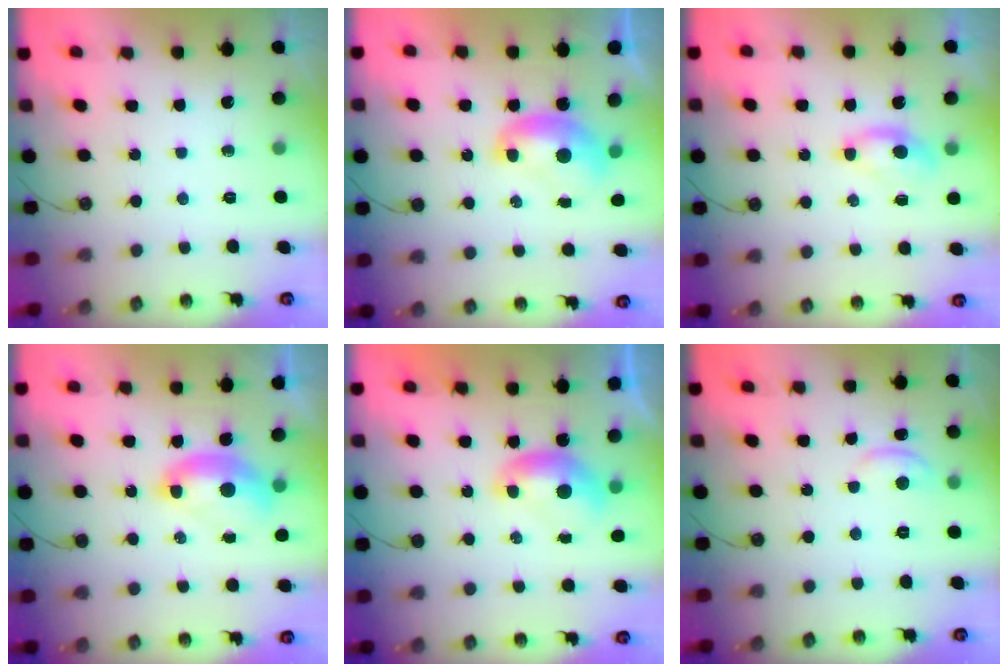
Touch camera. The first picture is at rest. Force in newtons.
{"total": 2.1, "press": 2.1, "slide": 0.3}
{"total": 1.2, "press": 1.1, "slide": 0.5}
{"total": 2.6, "press": 2.5, "slide": 0.6}
{"total": 0.0}
{"total": 1.1, "press": 0.9, "slide": 0.5}